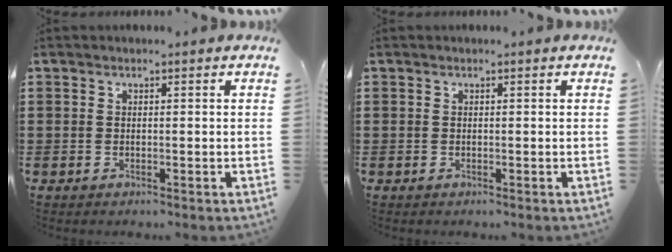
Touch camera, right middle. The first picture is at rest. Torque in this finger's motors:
{"motor_torque": [-0.05, 0.04, 0.01, -0.01]}